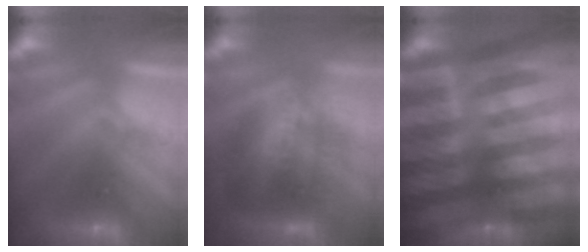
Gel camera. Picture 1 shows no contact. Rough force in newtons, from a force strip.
{"total": 3.8}
{"total": 6.8}